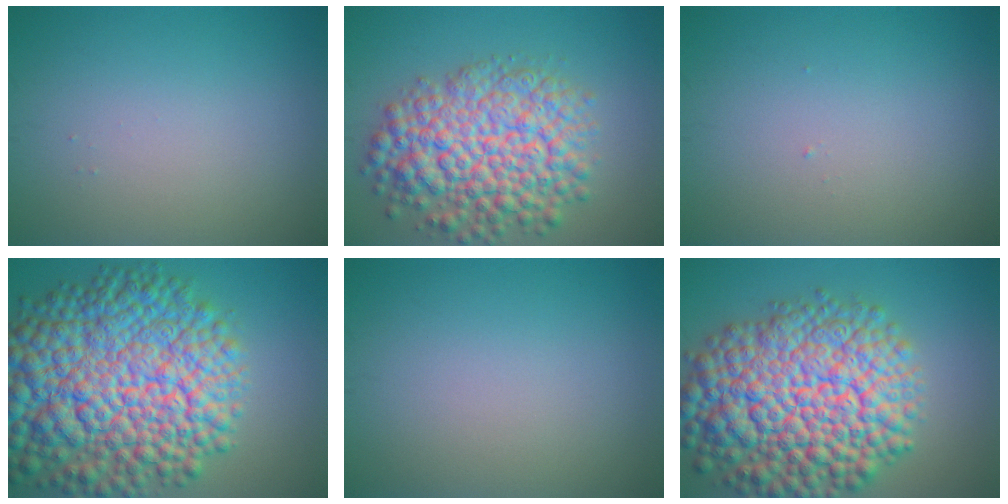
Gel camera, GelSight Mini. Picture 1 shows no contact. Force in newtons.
{"total": 9.6, "press": 9.6, "slide": 0.4}
{"total": 0.0}
{"total": 16.8, "press": 16.8, "slide": 0.6}
{"total": 0.0}
{"total": 15.2, "press": 15.2, "slide": 0.6}